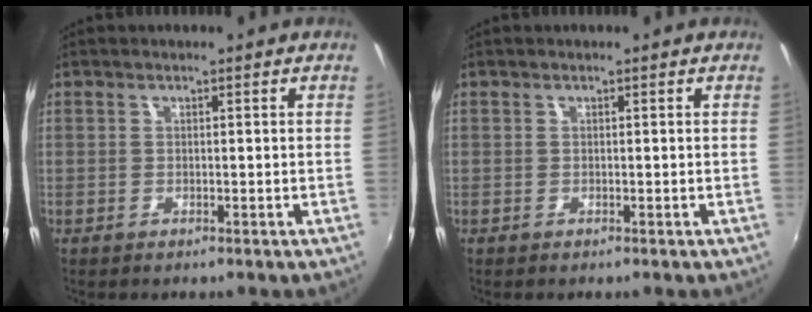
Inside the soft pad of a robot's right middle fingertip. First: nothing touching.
{"total": 0.0}